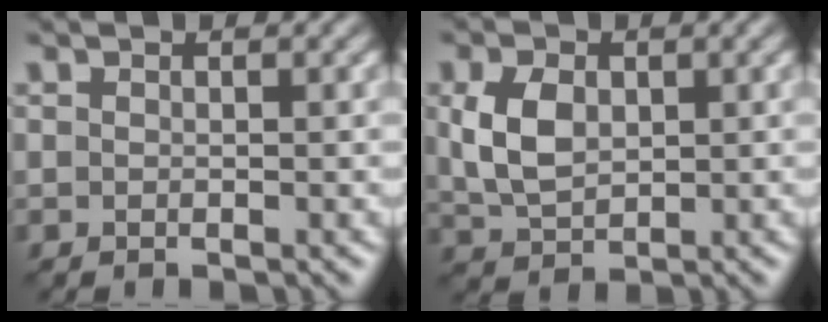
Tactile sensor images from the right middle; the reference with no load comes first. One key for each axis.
{"total": 4.4, "fx": 0.8, "fy": 3.0, "fz": 3.1, "tx": -0.075, "ty": 0.001, "tz": 0.017}